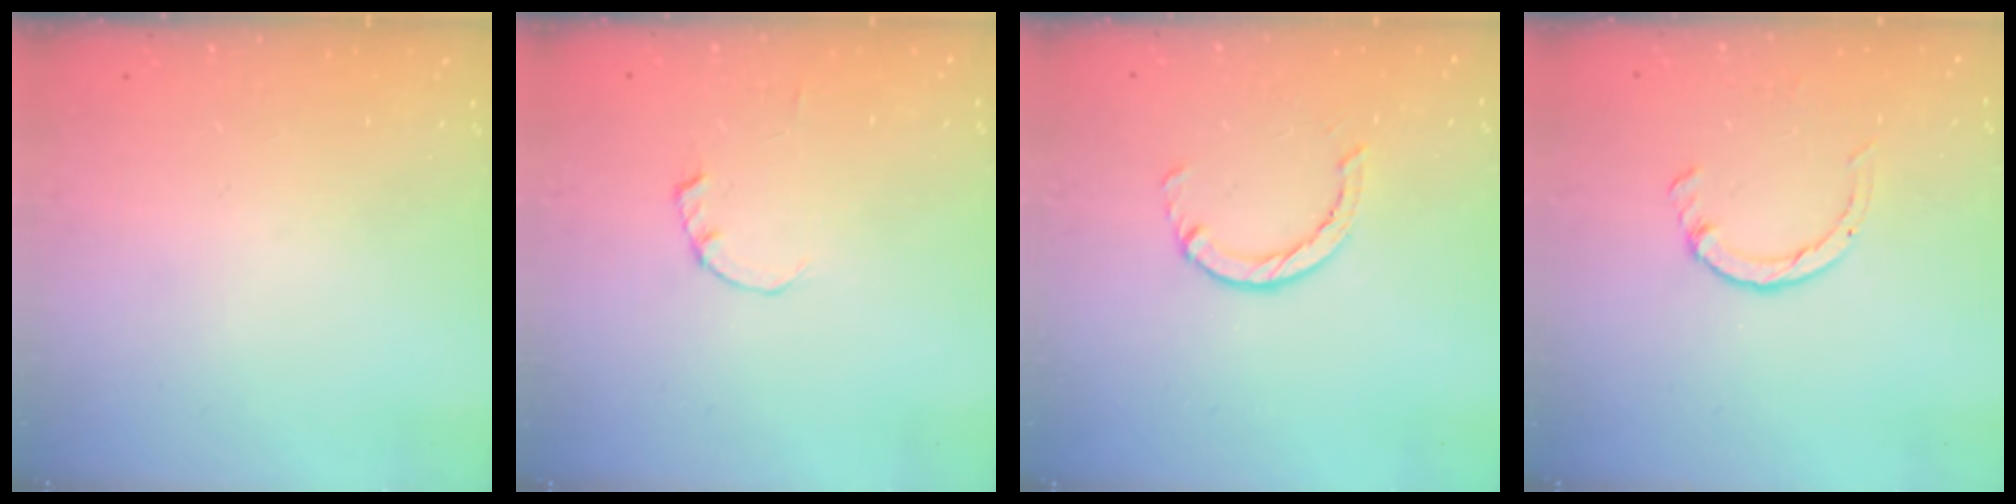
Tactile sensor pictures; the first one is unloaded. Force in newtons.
{"total": 0.0}
{"total": 2.4, "press": 2.4, "slide": 0.4}
{"total": 2.6, "press": 2.6, "slide": 0.4}